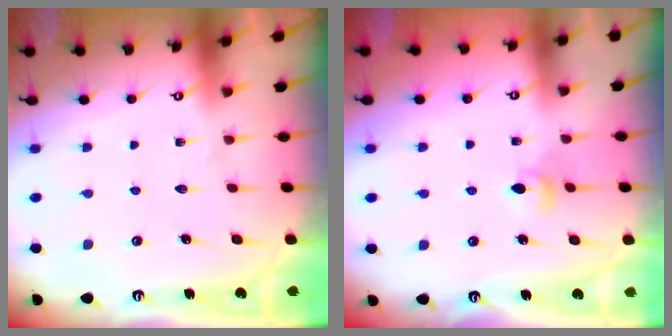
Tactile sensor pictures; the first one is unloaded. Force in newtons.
{"total": 3.5, "press": 3.4, "slide": 0.8}